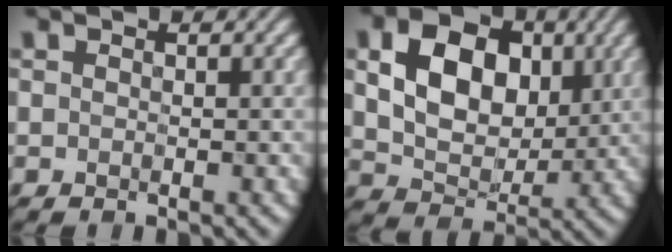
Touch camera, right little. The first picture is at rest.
{"total": 8.2, "force": [1.6, 5.8, 5.6], "torque": [-0.111, -0.005, 0.023]}